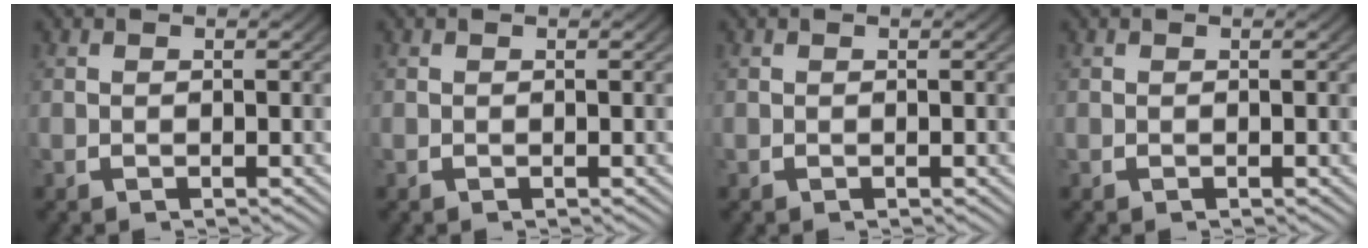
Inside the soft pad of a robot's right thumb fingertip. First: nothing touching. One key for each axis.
{"total": 0.0}
{"total": 0.0}
{"total": 0.0}